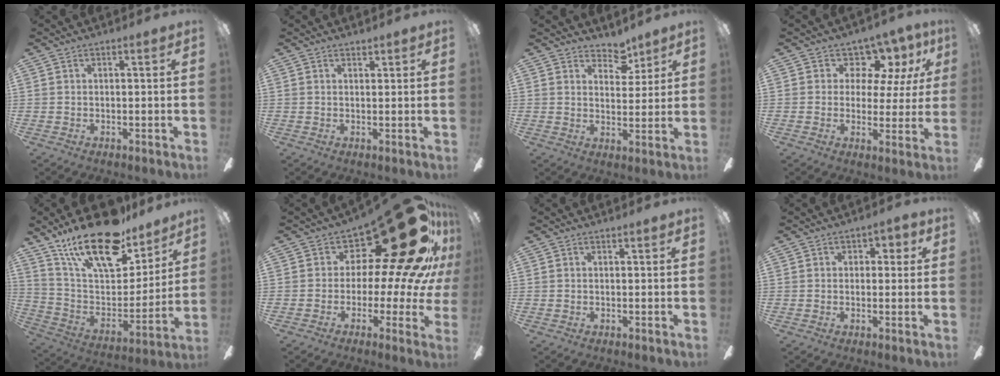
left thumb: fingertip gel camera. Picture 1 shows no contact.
{"total": 1.0, "force": [1.0, 0.4, 0.1], "torque": [-0.003, 0.000, 0.019]}
{"total": 6.2, "force": [4.9, 3.2, 1.8], "torque": [-0.012, -0.028, 0.085]}
{"total": 9.0, "force": [5.5, 6.0, 3.7], "torque": [-0.065, -0.035, 0.105]}
{"total": 24.3, "force": [17.5, 9.9, 13.5], "torque": [-0.236, -0.101, 0.306]}
{"total": 24.0, "force": [11.6, 9.8, 18.6], "torque": [-0.249, -0.089, 0.202]}
{"total": 0.0}
{"total": 2.1, "force": [-0.2, 1.7, 1.3], "torque": [-0.013, 0.007, -0.007]}